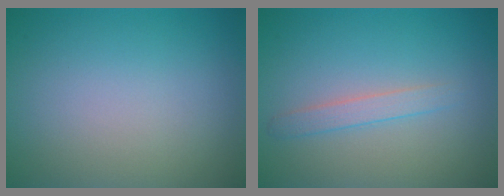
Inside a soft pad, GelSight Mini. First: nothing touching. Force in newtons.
{"total": 1.6, "press": 1.6, "slide": 0.1}